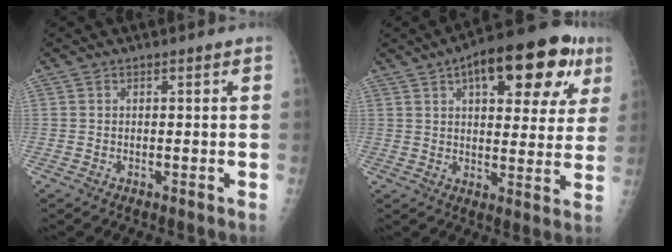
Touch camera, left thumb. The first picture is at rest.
{"total": 20.5, "force": [9.4, 8.9, 15.9], "torque": [-0.187, 0.005, 0.126]}